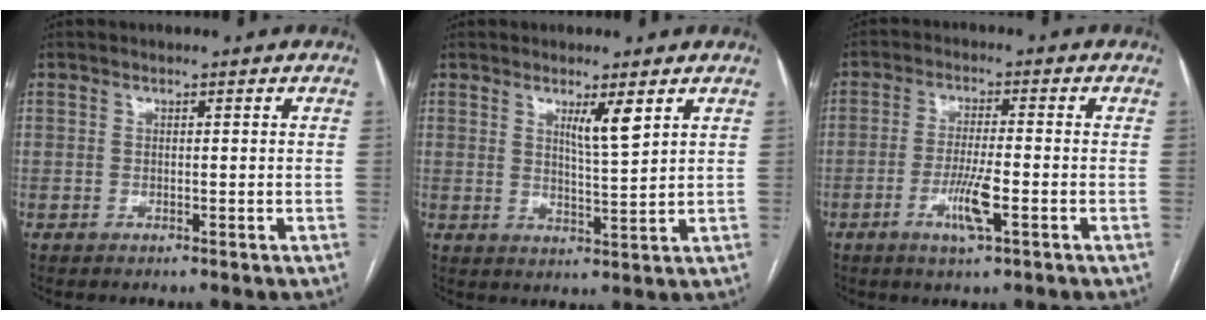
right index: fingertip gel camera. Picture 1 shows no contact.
{"total": 4.4, "force": [2.3, 0.0, 3.7], "torque": [-0.066, -0.009, 0.043]}
{"total": 5.9, "force": [-2.4, 0.3, 5.3], "torque": [-0.104, -0.009, -0.043]}